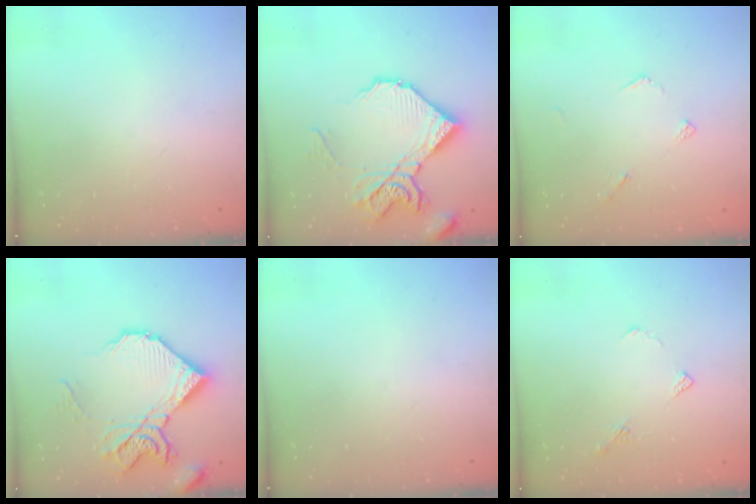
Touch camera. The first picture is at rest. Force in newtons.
{"total": 15.5, "press": 15.4, "slide": 1.2}
{"total": 4.2, "press": 4.2, "slide": 0.4}
{"total": 15.5, "press": 15.4, "slide": 1.2}
{"total": 0.0}
{"total": 5.0, "press": 5.0, "slide": 0.5}